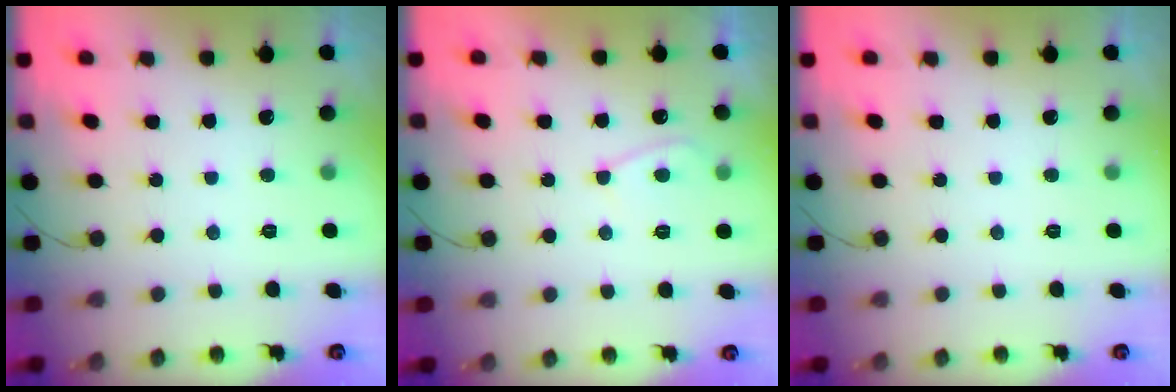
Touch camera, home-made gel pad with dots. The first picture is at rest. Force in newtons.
{"total": 4.6, "press": 4.6, "slide": 0.5}
{"total": 0.0}